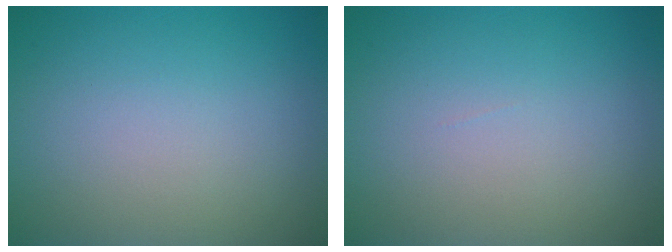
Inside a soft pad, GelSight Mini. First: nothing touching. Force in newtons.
{"total": 0.0}